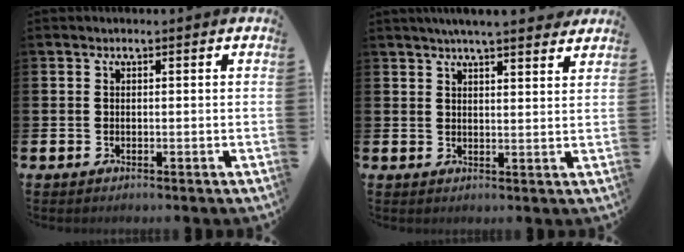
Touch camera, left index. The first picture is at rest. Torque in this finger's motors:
{"motor_torque": [0.28, -0.45, 1.05, 0.21]}